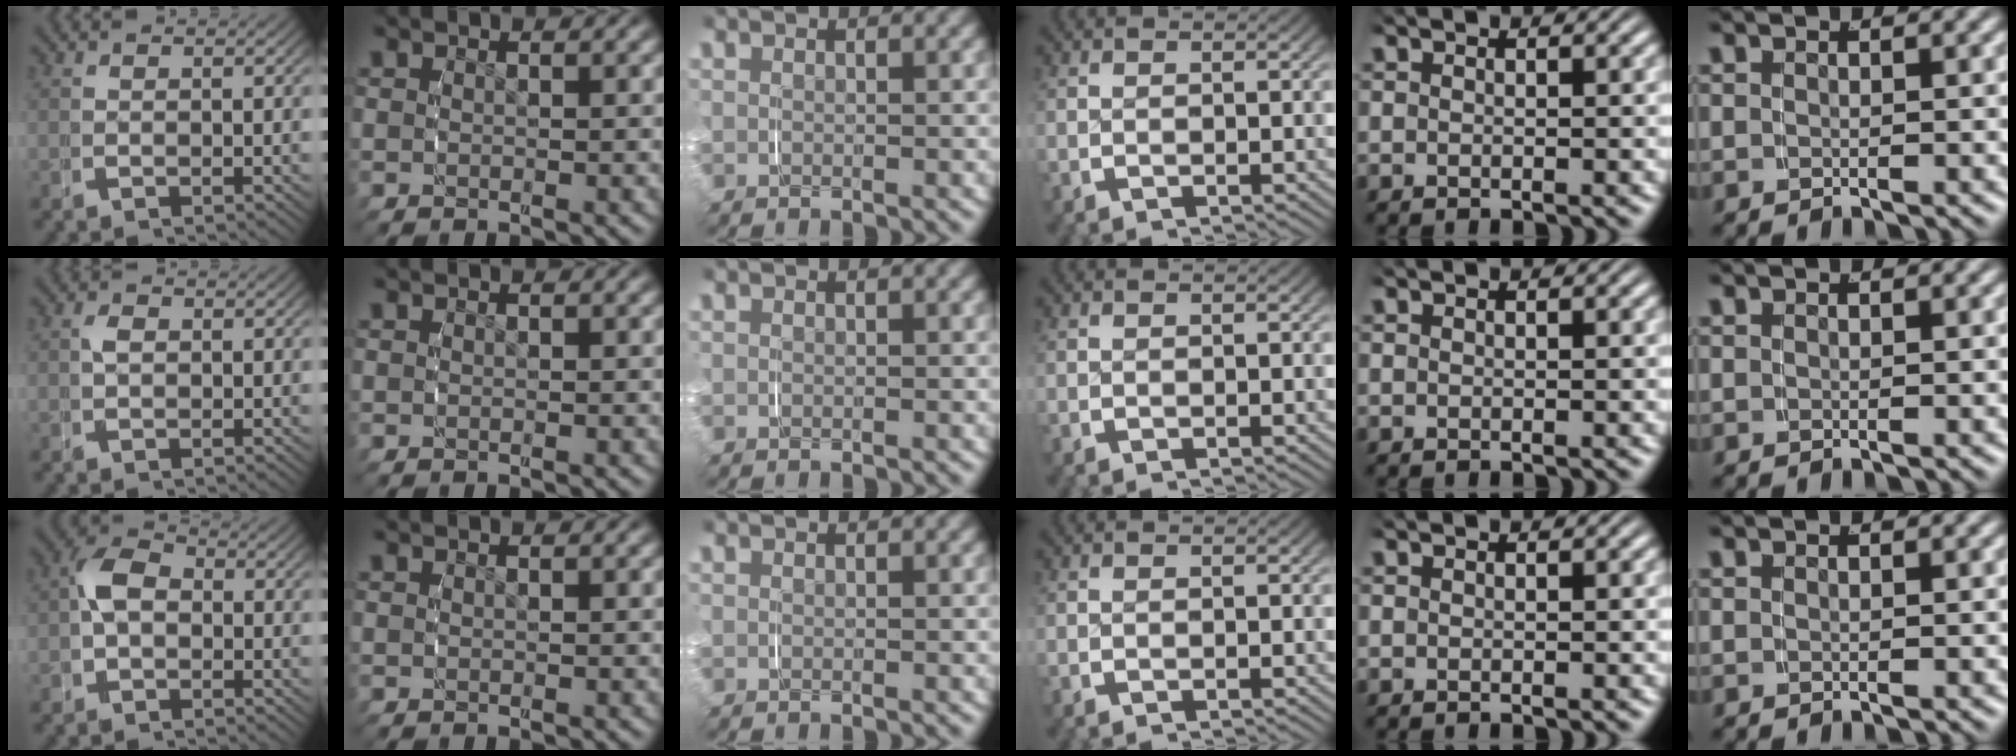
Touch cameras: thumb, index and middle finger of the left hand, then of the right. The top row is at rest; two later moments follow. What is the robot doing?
{"motion": "grasp_and_lifting", "object": "string"}